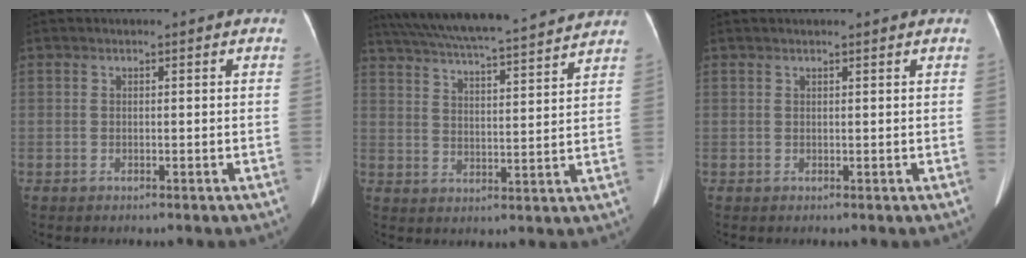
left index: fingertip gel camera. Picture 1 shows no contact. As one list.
[{"total": 21.1, "force": [19.0, 1.3, 9.3], "torque": [-0.166, 0.029, 0.273]}, {"total": 2.3, "force": [2.1, 0.0, 1.0], "torque": [-0.011, 0.018, 0.027]}]